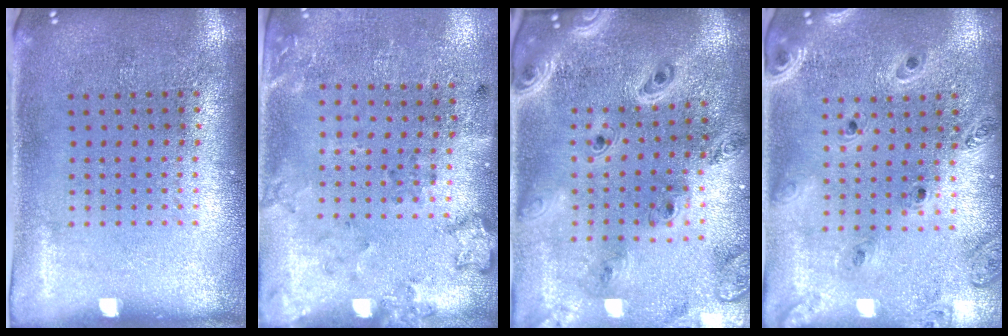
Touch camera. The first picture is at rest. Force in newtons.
{"total": 2.0, "press": 1.4, "slide": 1.5}
{"total": 2.6, "press": 2.3, "slide": 1.2}
{"total": 1.4, "press": 1.3, "slide": 0.3}